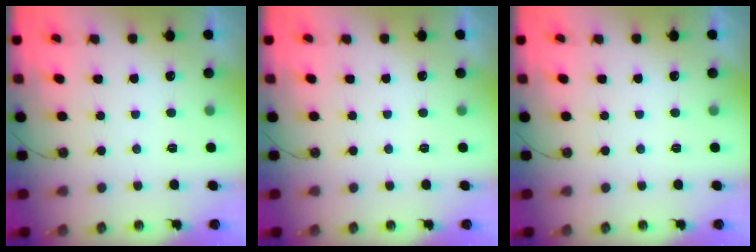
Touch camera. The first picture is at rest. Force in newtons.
{"total": 0.0}
{"total": 0.0}